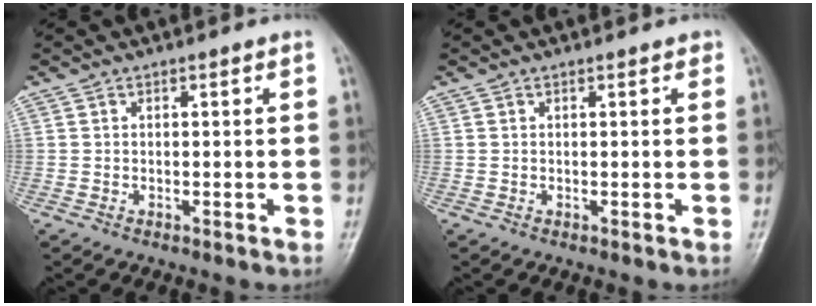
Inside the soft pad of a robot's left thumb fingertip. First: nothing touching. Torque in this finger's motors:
{"motor_torque": [-0.02, -0.05, 0.15, -0.21, 0.00]}